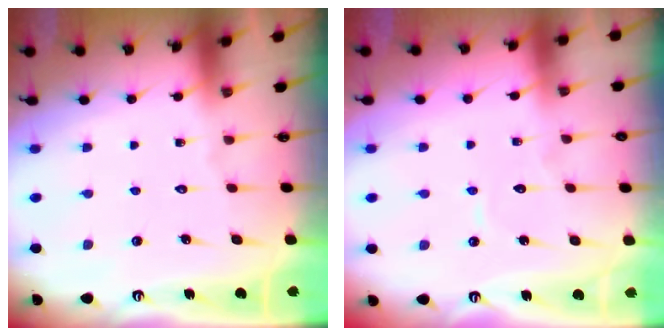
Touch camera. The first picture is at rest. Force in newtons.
{"total": 3.9, "press": 3.9, "slide": 0.3}